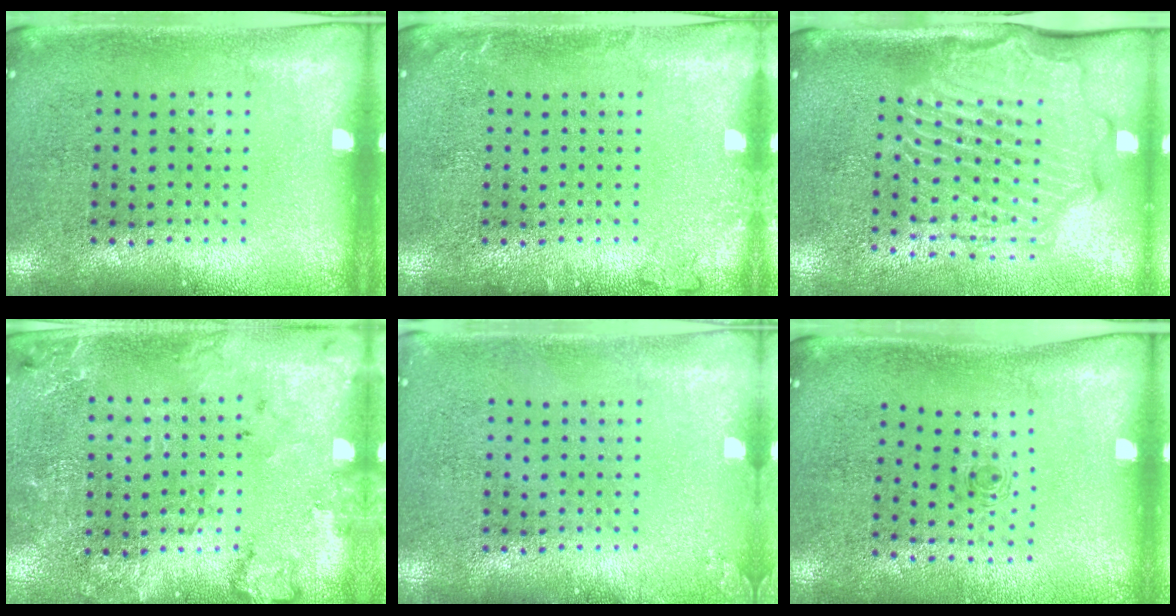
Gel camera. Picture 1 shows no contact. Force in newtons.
{"total": 1.0, "press": 1.0, "slide": 0.1}
{"total": 2.6, "press": 2.3, "slide": 1.3}
{"total": 1.7, "press": 1.7, "slide": 0.2}
{"total": 0.8, "press": 0.8, "slide": 0.1}
{"total": 0.7, "press": 0.3, "slide": 0.6}